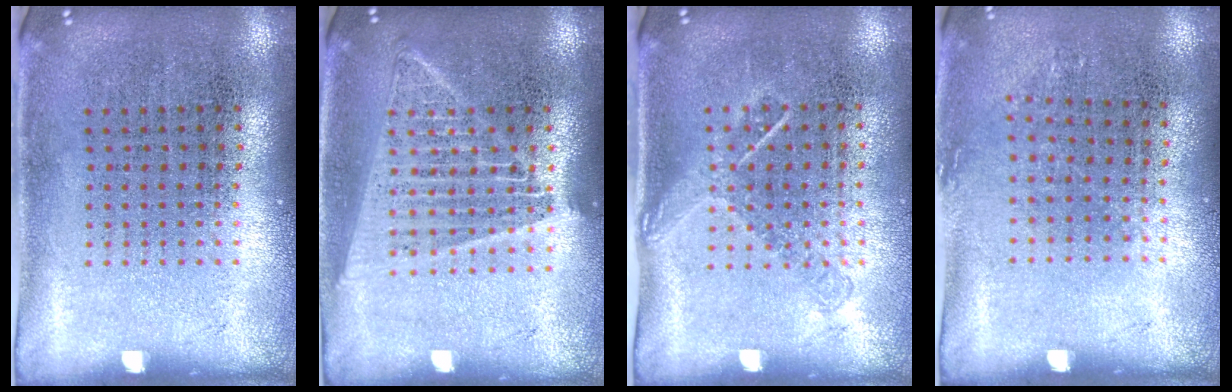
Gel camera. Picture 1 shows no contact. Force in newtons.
{"total": 1.5, "press": 1.4, "slide": 0.7}
{"total": 1.2, "press": 0.9, "slide": 0.9}
{"total": 0.8, "press": 0.6, "slide": 0.5}